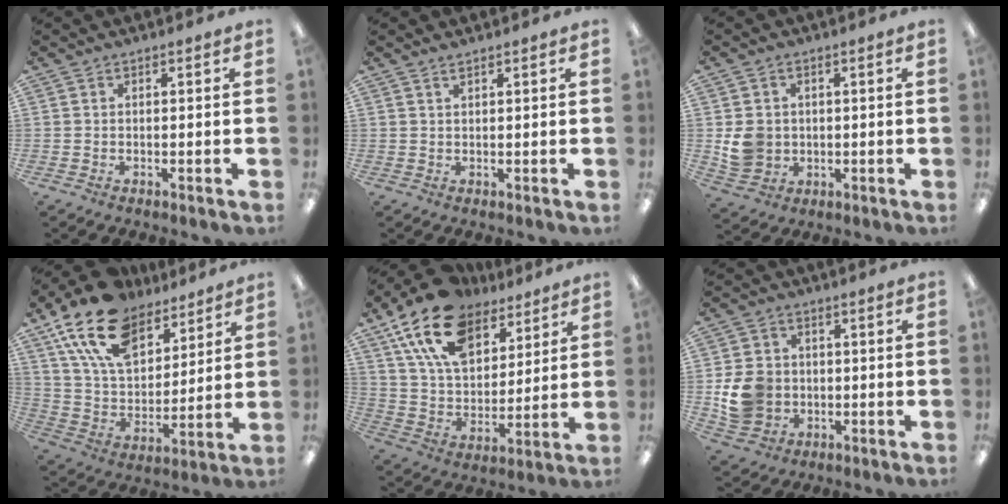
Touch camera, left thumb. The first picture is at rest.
{"total": 1.1, "force": [0.9, 0.2, 0.5], "torque": [-0.013, 0.000, 0.017]}
{"total": 6.4, "force": [0.3, 5.9, 2.5], "torque": [-0.051, 0.008, 0.009]}
{"total": 19.5, "force": [12.7, 11.0, 9.9], "torque": [-0.193, -0.057, 0.234]}
{"total": 19.1, "force": [12.4, 10.8, 9.8], "torque": [-0.189, -0.051, 0.226]}
{"total": 10.0, "force": [-0.9, 8.8, 4.7], "torque": [-0.107, 0.018, -0.013]}